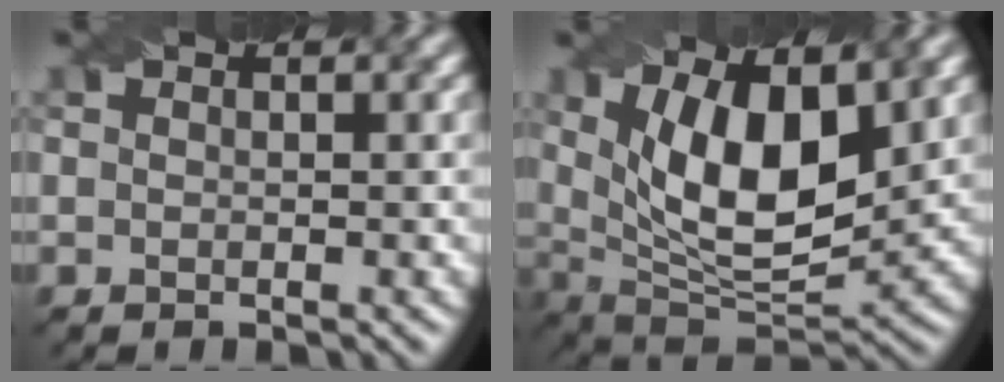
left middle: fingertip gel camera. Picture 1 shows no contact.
{"total": 10.6, "force": [2.9, 4.7, 9.1], "torque": [-0.152, -0.009, 0.048]}